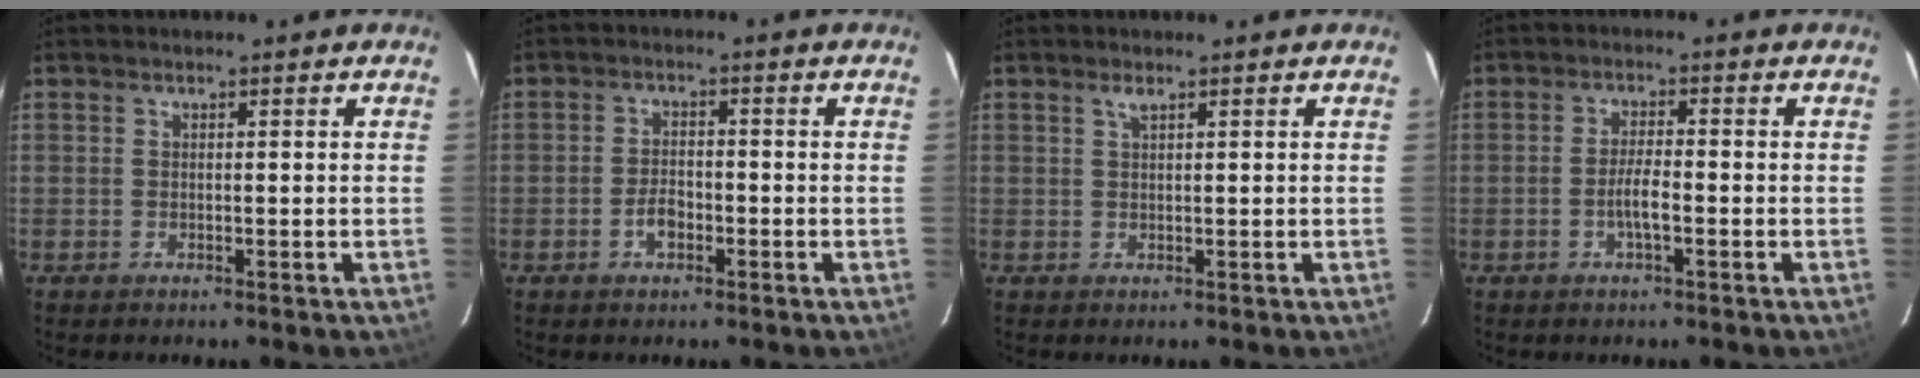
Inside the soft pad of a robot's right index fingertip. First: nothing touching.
{"total": 3.4, "force": [-1.6, 2.0, 2.3], "torque": [-0.046, 0.002, -0.027]}
{"total": 0.9, "force": [0.6, 0.1, 0.6], "torque": [-0.013, 0.002, 0.011]}
{"total": 3.5, "force": [-1.4, 0.5, 3.2], "torque": [-0.064, 0.000, -0.026]}